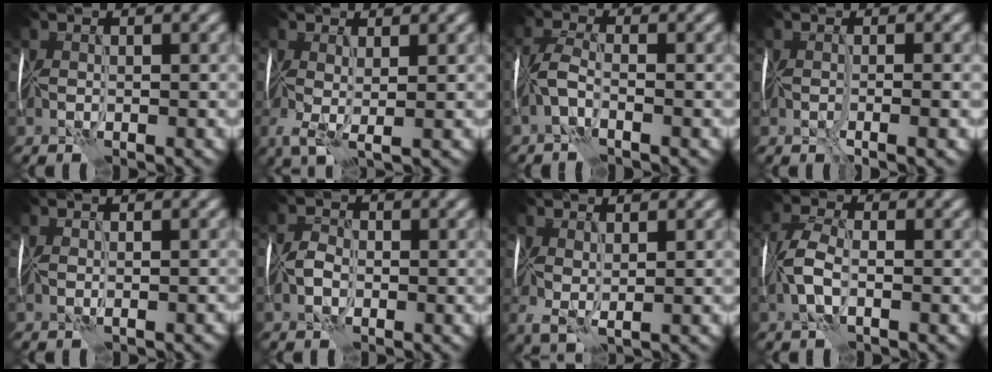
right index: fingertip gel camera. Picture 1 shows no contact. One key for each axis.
{"total": 3.2, "fx": -0.4, "fy": 1.1, "fz": 3.0, "tx": -0.062, "ty": -0.008, "tz": -0.008}
{"total": 2.6, "fx": -1.4, "fy": 0.8, "fz": 2.1, "tx": -0.052, "ty": 0.005, "tz": -0.039}
{"total": 3.1, "fx": -1.2, "fy": 0.7, "fz": 2.8, "tx": -0.045, "ty": -0.009, "tz": -0.017}
{"total": 0.9, "fx": -0.6, "fy": 0.1, "fz": 0.7, "tx": -0.008, "ty": -0.004, "tz": -0.009}
{"total": 1.8, "fx": -0.7, "fy": 1.2, "fz": 1.1, "tx": -0.020, "ty": 0.004, "tz": -0.020}
{"total": 2.0, "fx": 0.5, "fy": 0.6, "fz": 1.8, "tx": -0.044, "ty": -0.003, "tz": 0.010}
{"total": 3.7, "fx": -1.0, "fy": 1.6, "fz": 3.2, "tx": -0.079, "ty": 0.005, "tz": -0.029}